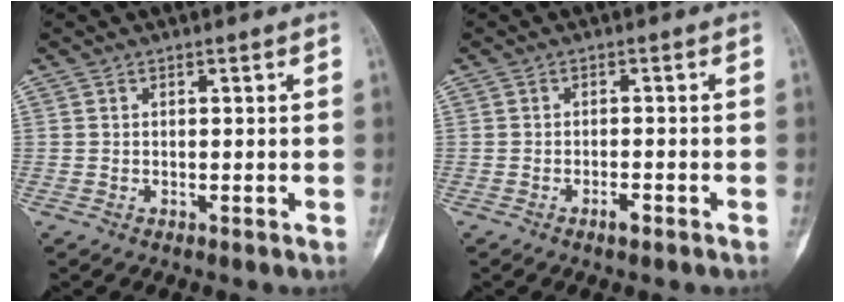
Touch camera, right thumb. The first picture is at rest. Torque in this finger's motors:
{"motor_torque": [0.16, -0.04, 0.11, -0.09, 0.00]}